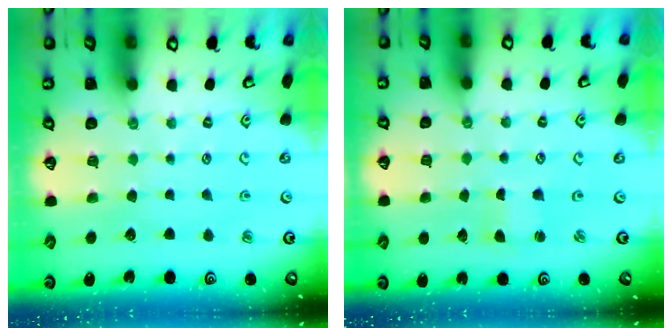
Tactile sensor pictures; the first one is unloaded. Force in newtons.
{"total": 0.9, "press": 0.9, "slide": 0.0}